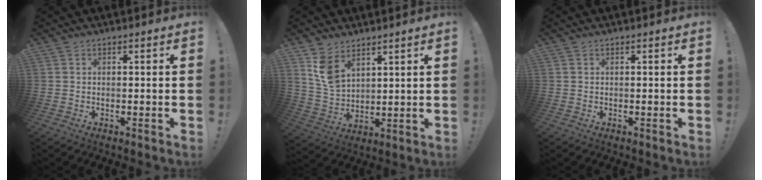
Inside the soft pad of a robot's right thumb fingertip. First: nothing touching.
{"total": 8.9, "force": [5.7, 5.5, 3.9], "torque": [-0.067, -0.031, 0.115]}
{"total": 0.0}